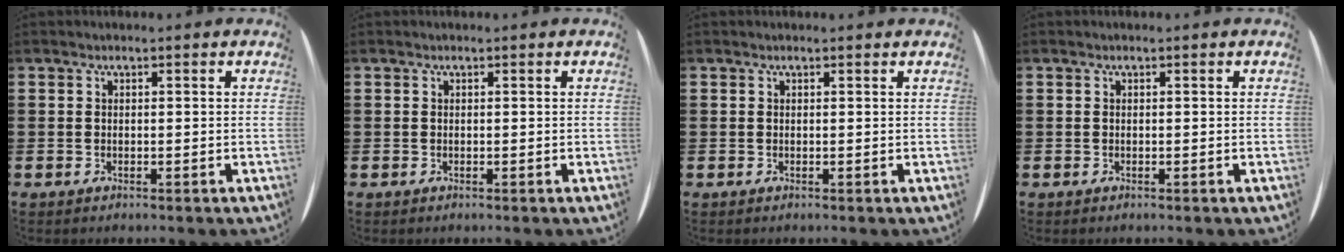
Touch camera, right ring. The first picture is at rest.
{"total": 0.0}
{"total": 0.0}
{"total": 0.0}